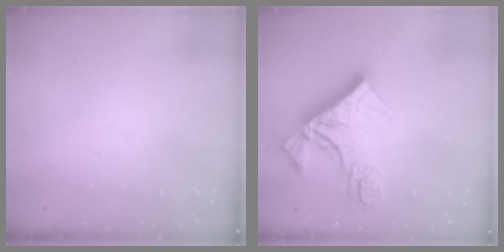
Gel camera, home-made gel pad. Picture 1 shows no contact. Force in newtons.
{"total": 16.2, "press": 16.1, "slide": 1.6}